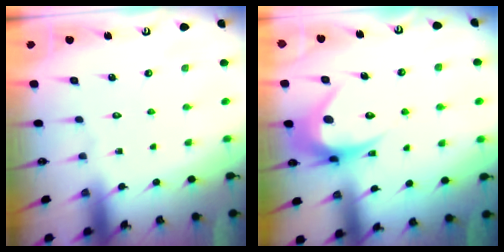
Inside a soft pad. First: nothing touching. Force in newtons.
{"total": 10.5, "press": 10.5, "slide": 0.4}